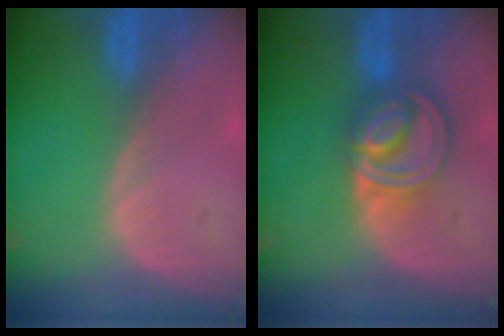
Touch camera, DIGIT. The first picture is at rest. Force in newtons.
{"total": 8.5, "press": 7.1, "slide": 4.6}